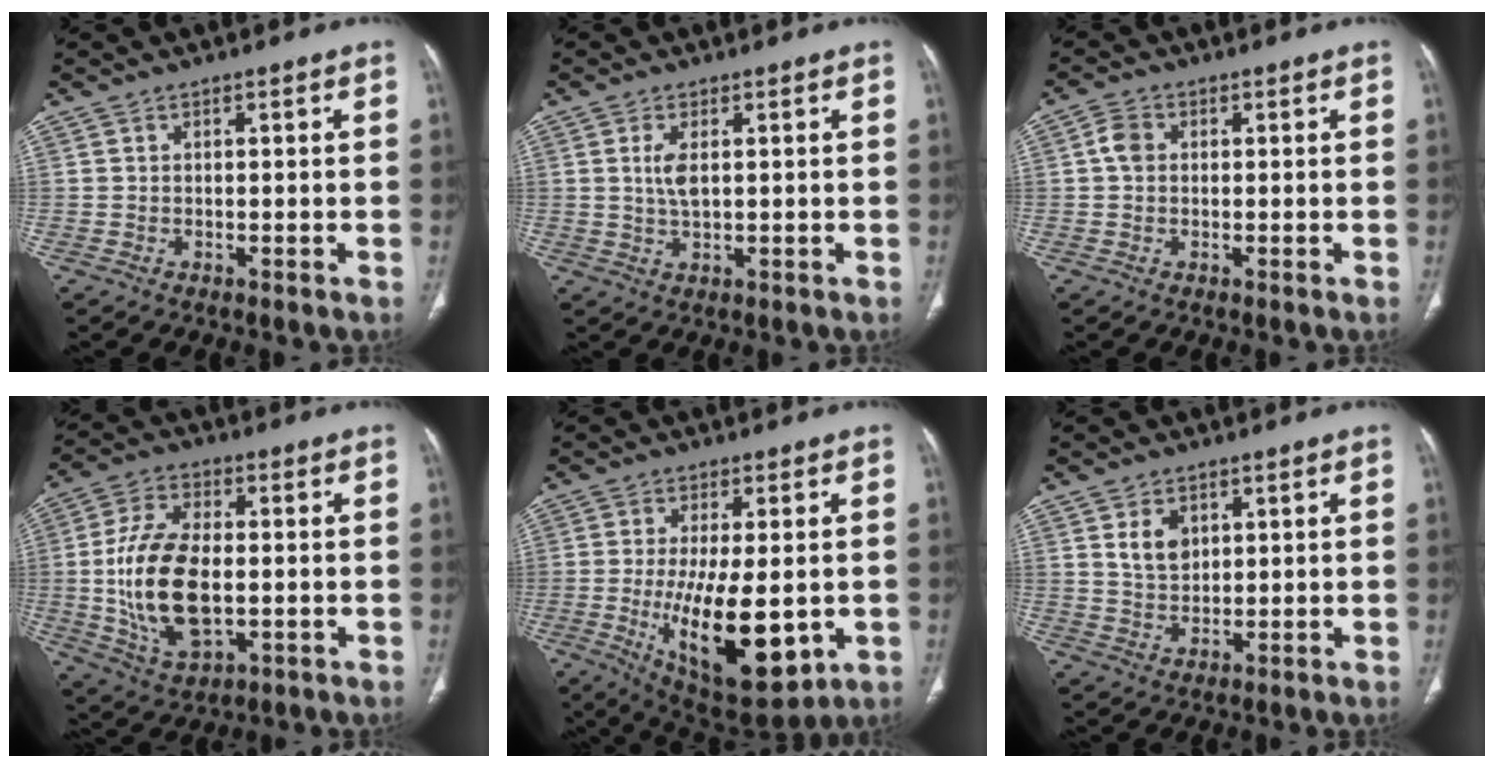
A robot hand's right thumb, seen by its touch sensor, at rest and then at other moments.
{"total": 3.8, "force": [0.7, 1.6, 3.3], "torque": [-0.074, -0.003, 0.017]}
{"total": 3.1, "force": [0.3, 2.4, 1.9], "torque": [-0.035, 0.007, 0.001]}
{"total": 17.3, "force": [-1.2, 9.4, 14.5], "torque": [-0.279, 0.001, -0.012]}
{"total": 18.0, "force": [-3.3, 7.2, 16.1], "torque": [-0.263, -0.026, -0.030]}
{"total": 5.2, "force": [2.0, 3.6, 3.1], "torque": [-0.039, -0.016, 0.041]}